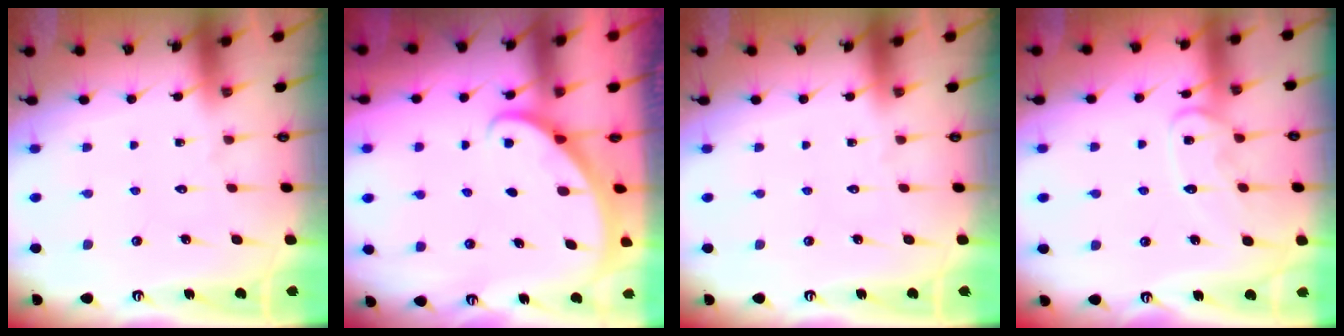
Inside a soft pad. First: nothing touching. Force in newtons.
{"total": 2.0, "press": 2.0, "slide": 0.1}
{"total": 0.0}
{"total": 11.4, "press": 11.3, "slide": 0.9}